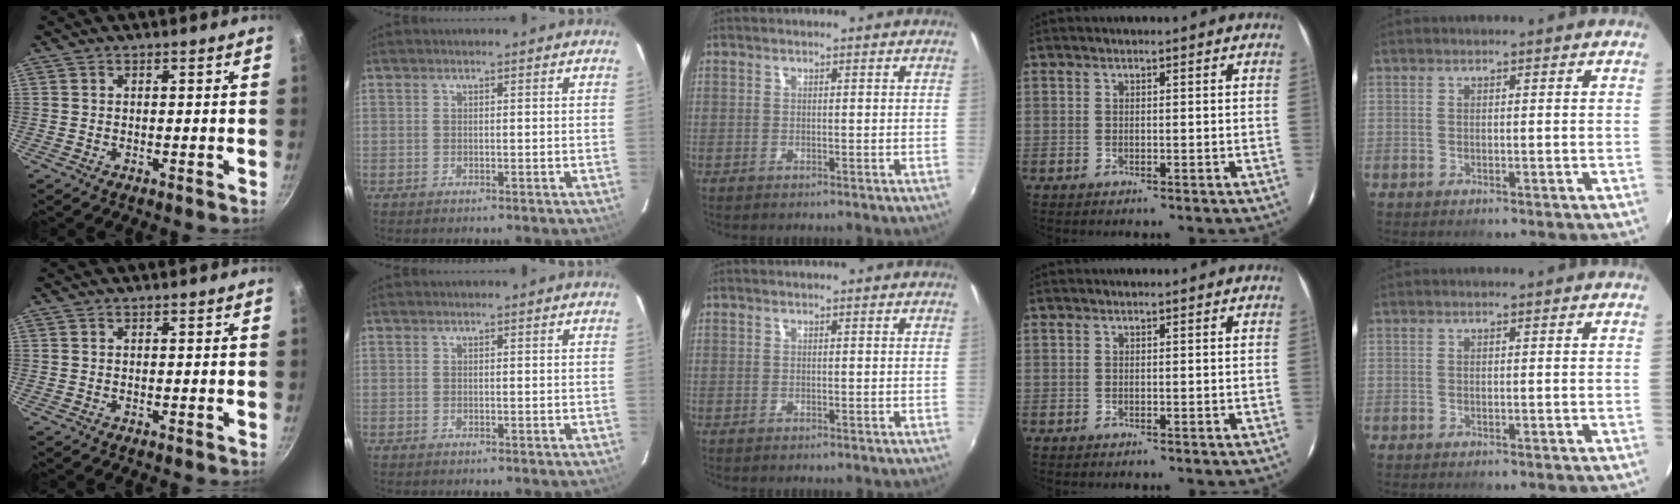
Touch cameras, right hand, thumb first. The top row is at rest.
{}